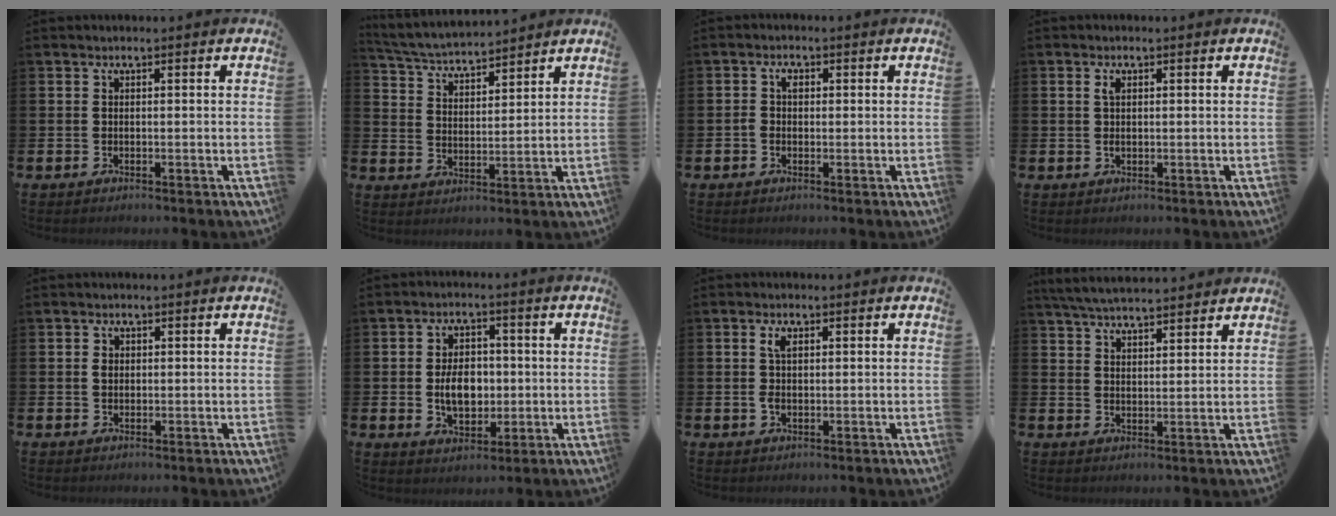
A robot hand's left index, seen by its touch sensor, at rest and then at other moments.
{"total": 4.6, "force": [4.6, 0.3, 0.3], "torque": [-0.033, -0.034, 0.079]}
{"total": 1.8, "force": [0.0, 1.3, 1.3], "torque": [-0.010, 0.002, -0.006]}
{"total": 1.4, "force": [0.6, 0.8, 0.9], "torque": [-0.017, 0.004, 0.010]}
{"total": 1.3, "force": [0.4, 1.0, 0.6], "torque": [0.008, -0.002, 0.003]}
{"total": 5.7, "force": [-0.4, 3.9, 4.2], "torque": [-0.068, 0.007, -0.013]}
{"total": 2.4, "force": [0.8, 1.2, 1.9], "torque": [-0.035, 0.004, 0.011]}
{"total": 4.8, "force": [4.7, 0.3, 0.8], "torque": [-0.037, -0.020, 0.087]}